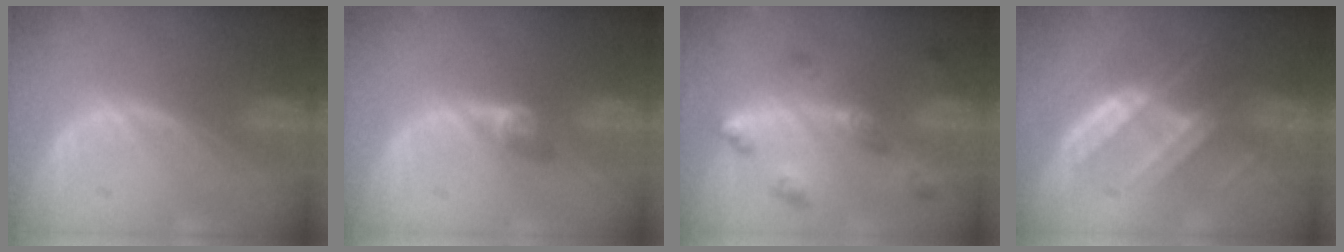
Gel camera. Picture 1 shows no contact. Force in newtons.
{"total": 2.9, "press": 2.4, "slide": 1.5}
{"total": 6.5, "press": 5.9, "slide": 2.7}
{"total": 6.8, "press": 6.7, "slide": 1.0}